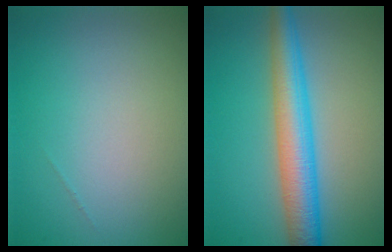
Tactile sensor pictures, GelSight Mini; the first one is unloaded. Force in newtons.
{"total": 5.6, "press": 5.6, "slide": 0.1}